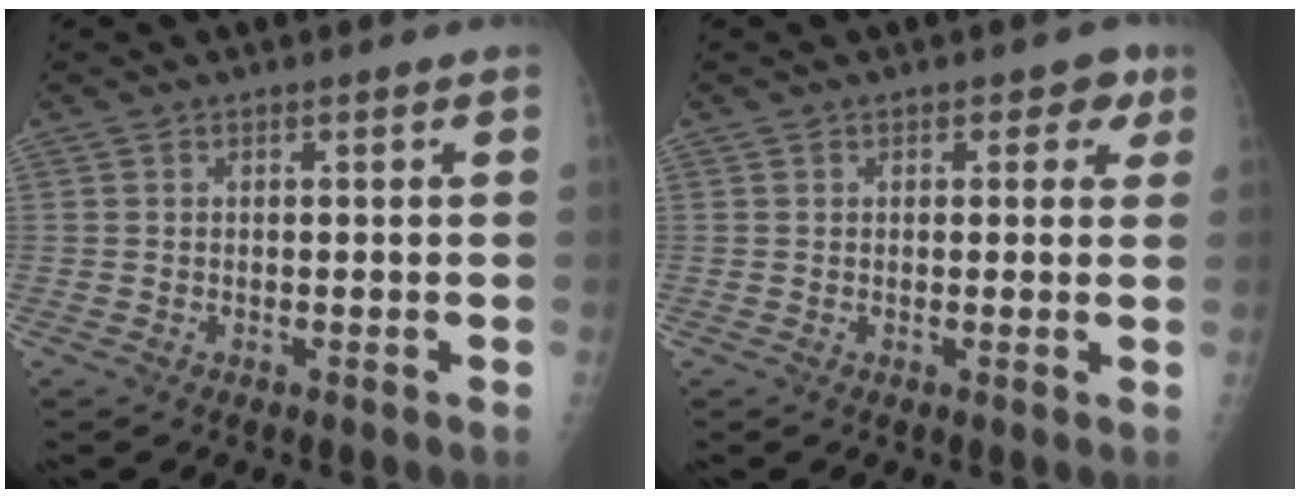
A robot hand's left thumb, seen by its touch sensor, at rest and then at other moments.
{"total": 3.5, "force": [1.6, 2.5, 1.7], "torque": [0.013, -0.002, 0.012]}